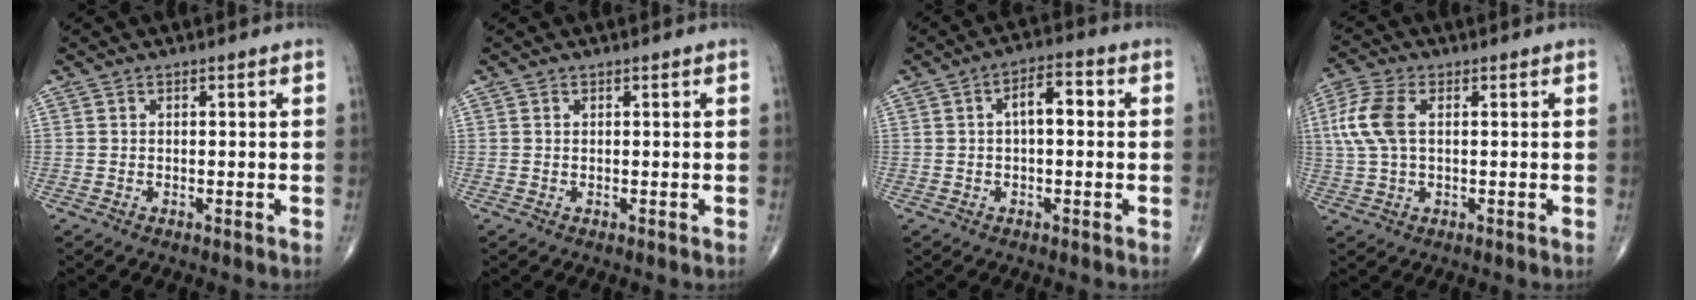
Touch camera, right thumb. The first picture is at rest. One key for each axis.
{"total": 0.0}
{"total": 5.9, "fx": 0.8, "fy": 2.7, "fz": 5.1, "tx": -0.076, "ty": 0.019, "tz": 0.005}
{"total": 8.4, "fx": 1.5, "fy": 4.6, "fz": 6.9, "tx": -0.178, "ty": 0.014, "tz": 0.029}